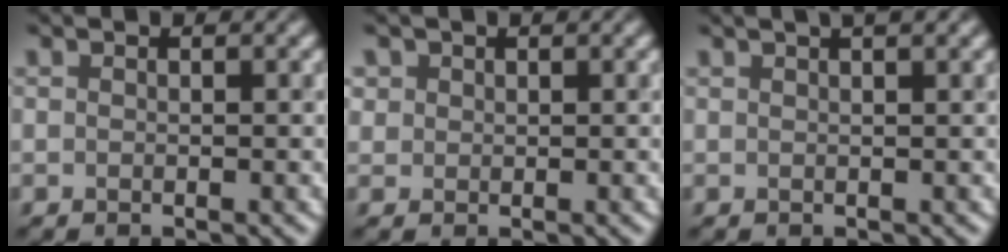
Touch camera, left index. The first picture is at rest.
{"total": 1.2, "force": [0.5, 1.0, 0.2], "torque": [0.002, -0.004, 0.011]}
{"total": 3.6, "force": [2.2, 1.4, 2.5], "torque": [-0.009, 0.014, 0.001]}